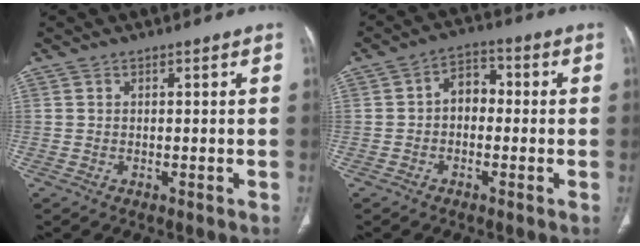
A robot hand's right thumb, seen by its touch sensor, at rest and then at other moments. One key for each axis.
{"total": 5.4, "fx": -0.4, "fy": 3.9, "fz": 3.6, "tx": -0.036, "ty": 0.023, "tz": -0.022}